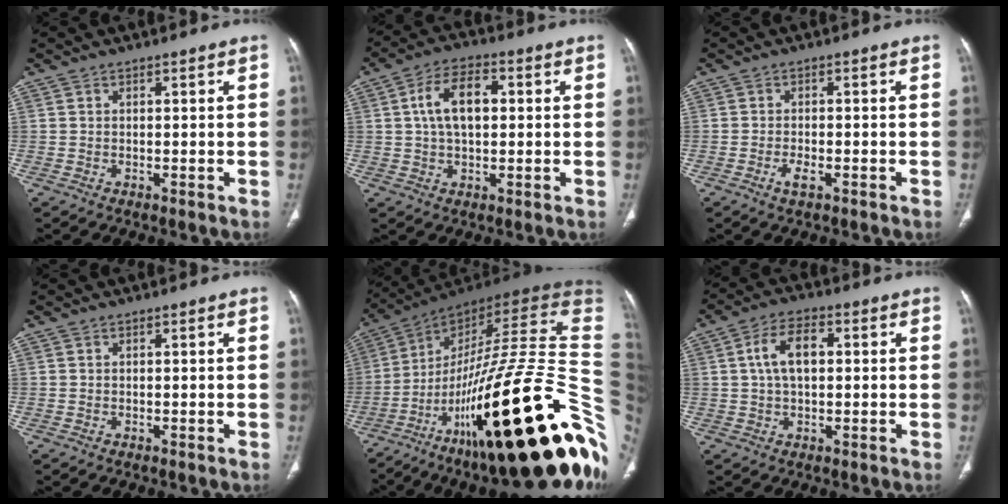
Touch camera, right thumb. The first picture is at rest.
{"total": 8.9, "force": [1.3, 5.0, 7.3], "torque": [-0.128, 0.014, 0.020]}
{"total": 2.4, "force": [-1.3, 0.8, 1.9], "torque": [-0.039, 0.004, -0.024]}
{"total": 0.0}
{"total": 46.1, "force": [-12.4, 12.3, 42.7], "torque": [-0.544, 0.080, -0.195]}
{"total": 7.2, "force": [1.0, 4.0, 5.9], "torque": [-0.108, 0.014, 0.016]}